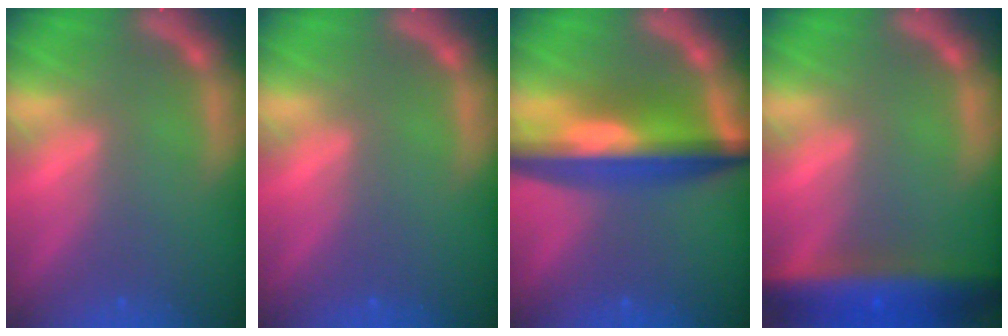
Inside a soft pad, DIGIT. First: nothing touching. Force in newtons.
{"total": 0.0}
{"total": 9.6}
{"total": 8.5}